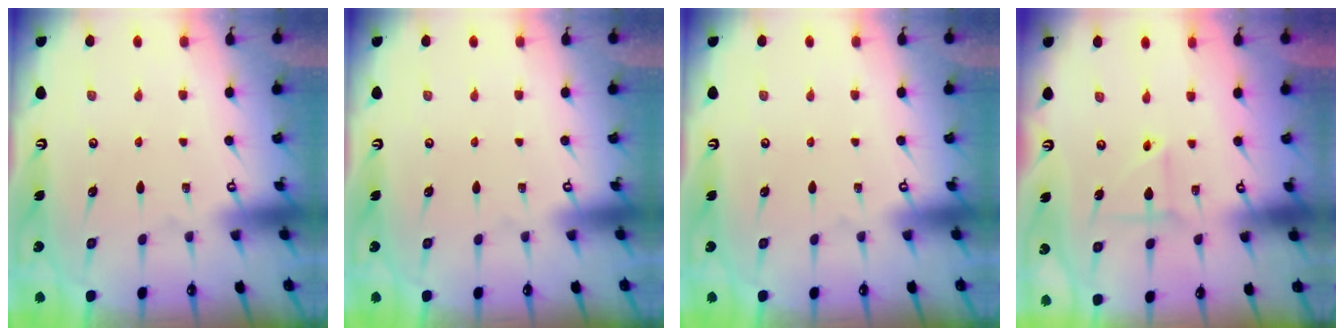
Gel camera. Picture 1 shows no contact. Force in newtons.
{"total": 0.0}
{"total": 0.0}
{"total": 2.9, "press": 2.9, "slide": 0.2}